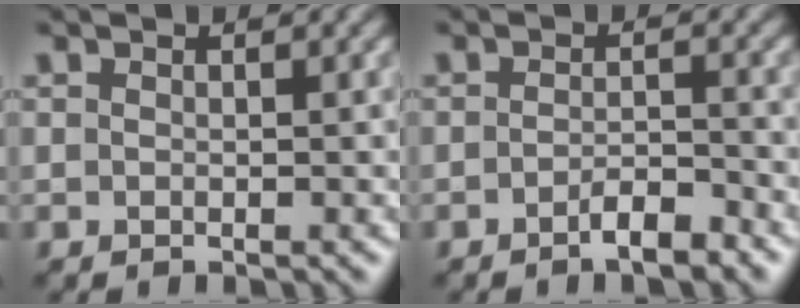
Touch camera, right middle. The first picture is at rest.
{"total": 2.4, "force": [-1.6, 0.6, 1.7], "torque": [-0.028, 0.004, -0.029]}